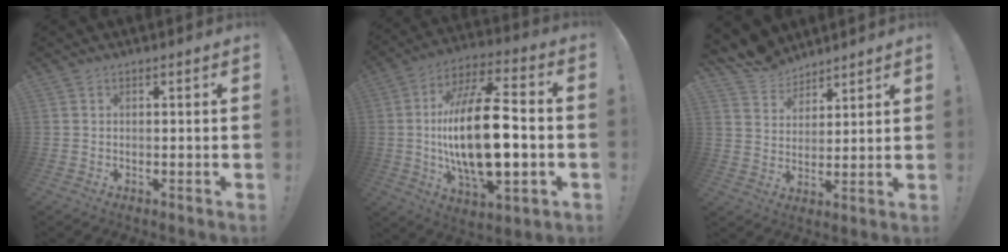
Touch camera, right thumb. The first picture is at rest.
{"total": 24.6, "force": [-1.5, 10.1, 22.4], "torque": [-0.420, -0.006, -0.035]}
{"total": 9.2, "force": [8.1, 4.4, 0.9], "torque": [-0.033, -0.062, 0.160]}